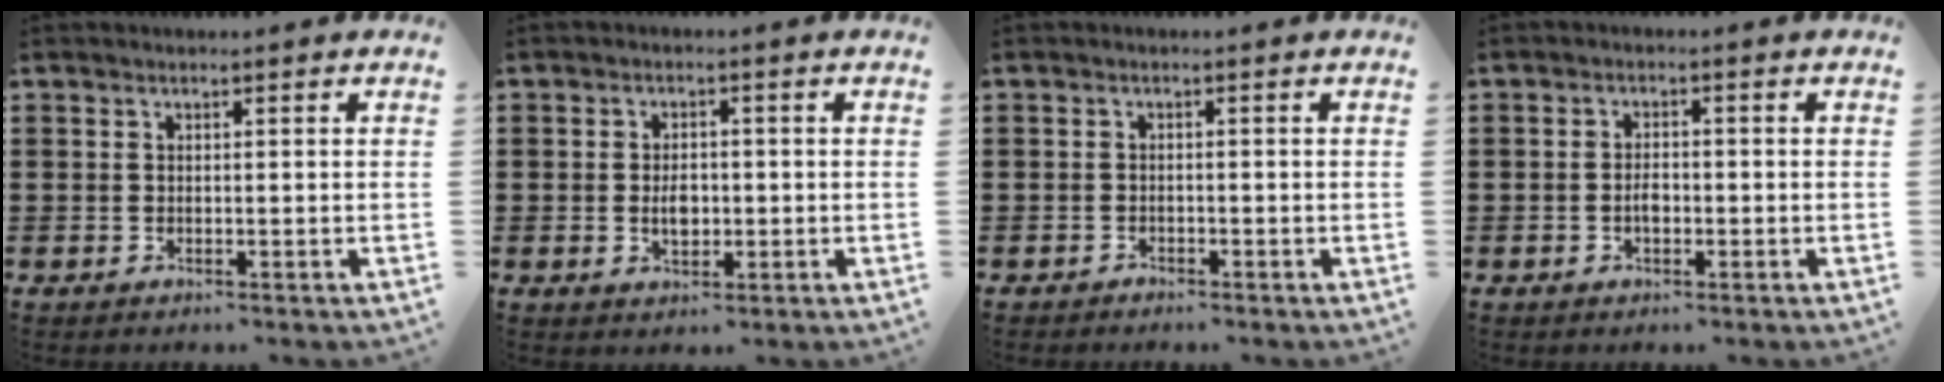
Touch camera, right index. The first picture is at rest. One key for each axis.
{"total": 3.2, "fx": -0.4, "fy": 1.8, "fz": 2.5, "tx": -0.043, "ty": 0.000, "tz": -0.009}
{"total": 0.7, "fx": -0.7, "fy": 0.1, "fz": 0.0, "tx": -0.003, "ty": 0.001, "tz": -0.016}
{"total": 2.2, "fx": -0.6, "fy": 1.0, "fz": 1.8, "tx": -0.036, "ty": 0.000, "tz": -0.011}